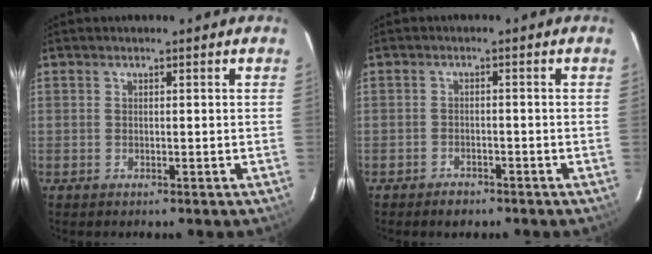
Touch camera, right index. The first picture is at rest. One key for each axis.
{"total": 3.0, "fx": -2.4, "fy": 1.6, "fz": 0.9, "tx": -0.026, "ty": 0.002, "tz": -0.038}